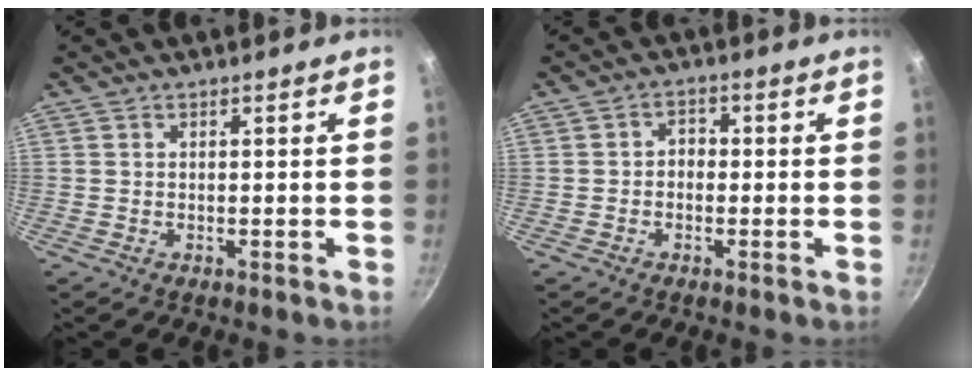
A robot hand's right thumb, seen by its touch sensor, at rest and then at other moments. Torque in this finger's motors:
{"motor_torque": [0.03, -0.17, -0.11, 0.09, 0.09]}